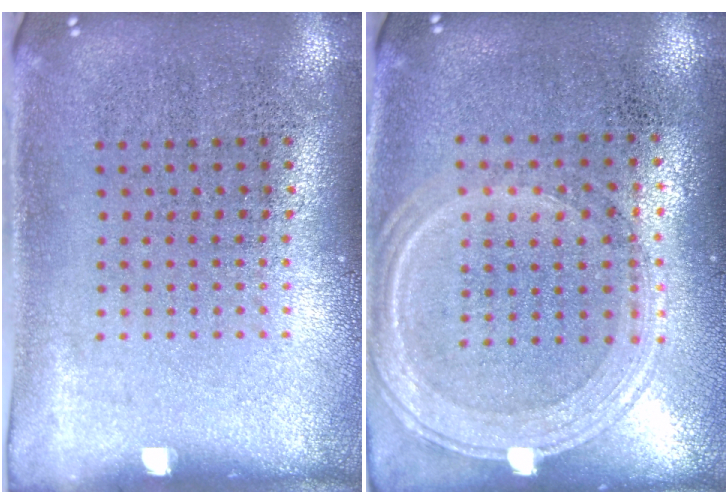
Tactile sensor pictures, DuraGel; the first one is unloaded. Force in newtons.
{"total": 1.2, "press": 1.1, "slide": 0.4}